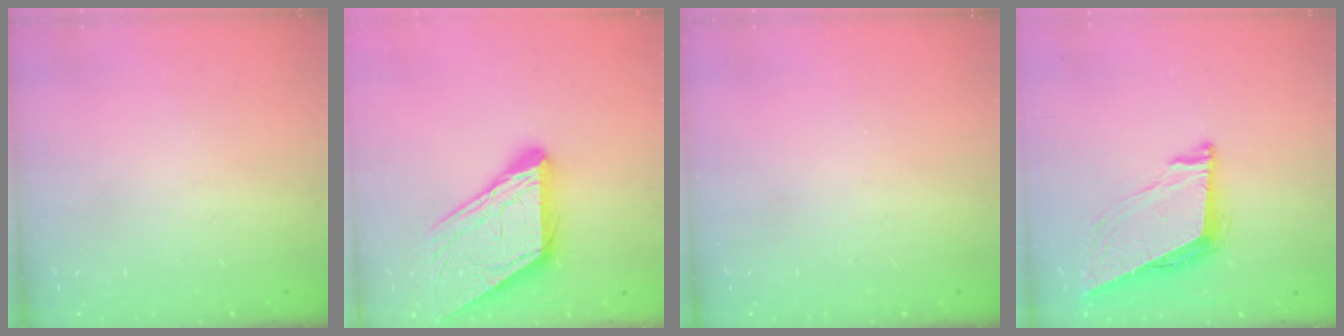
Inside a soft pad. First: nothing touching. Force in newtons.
{"total": 13.5, "press": 13.4, "slide": 1.6}
{"total": 0.0}
{"total": 9.0, "press": 8.4, "slide": 3.2}